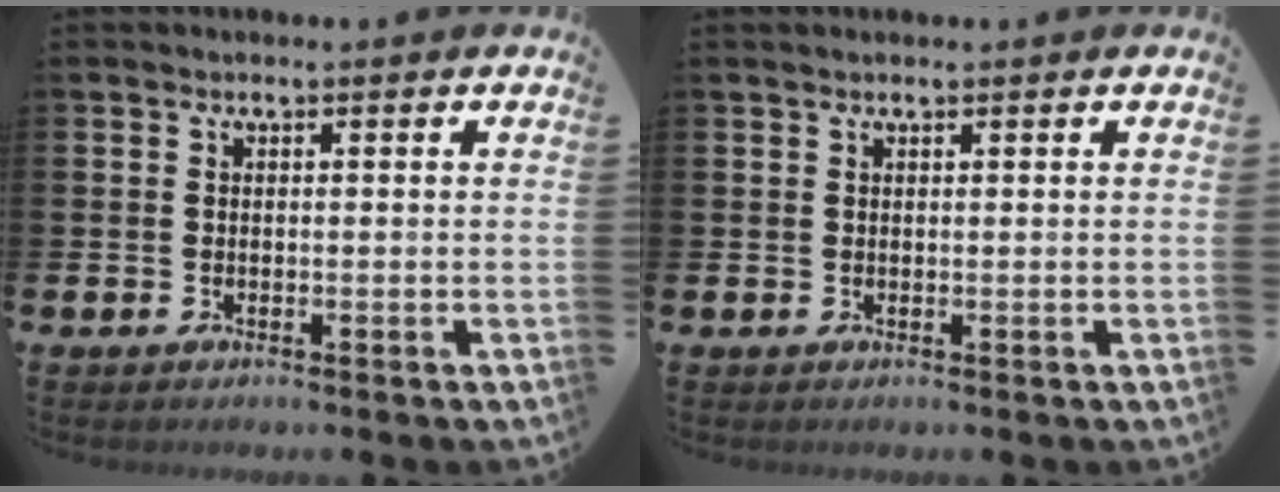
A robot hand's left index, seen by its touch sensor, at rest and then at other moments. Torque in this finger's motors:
{"motor_torque": [1.08, -1.06, 0.09, 0.00]}